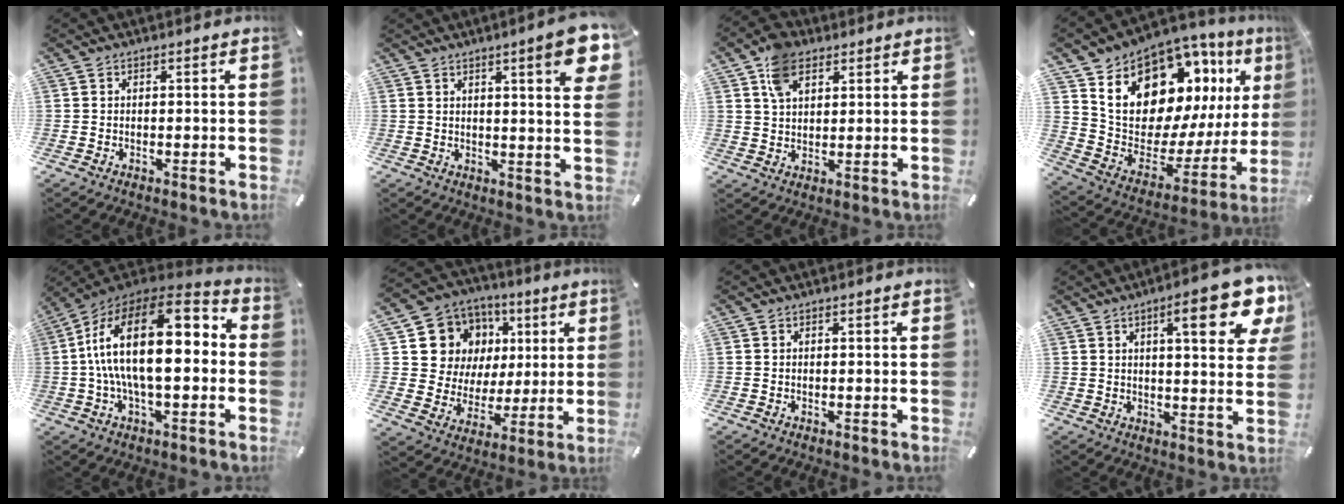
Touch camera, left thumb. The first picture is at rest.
{"total": 9.3, "force": [4.6, 1.5, 7.9], "torque": [-0.114, -0.022, 0.070]}
{"total": 8.2, "force": [4.2, 5.3, 4.6], "torque": [-0.087, 0.002, 0.081]}
{"total": 17.7, "force": [9.5, 12.1, 8.9], "torque": [-0.141, -0.088, 0.180]}
{"total": 21.9, "force": [1.1, 11.1, 18.9], "torque": [-0.351, -0.012, 0.017]}
{"total": 12.5, "force": [4.6, 11.5, 2.0], "torque": [-0.036, -0.045, 0.098]}
{"total": 0.0}
{"total": 15.3, "force": [7.6, 4.7, 12.3], "torque": [-0.162, -0.033, 0.115]}